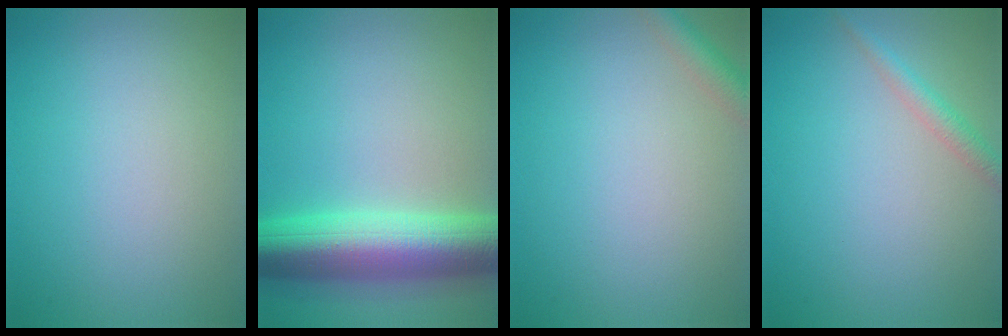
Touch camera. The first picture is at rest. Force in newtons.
{"total": 9.8, "press": 9.8, "slide": 0.1}
{"total": 2.2, "press": 2.2, "slide": 0.2}
{"total": 1.8, "press": 1.8, "slide": 0.1}